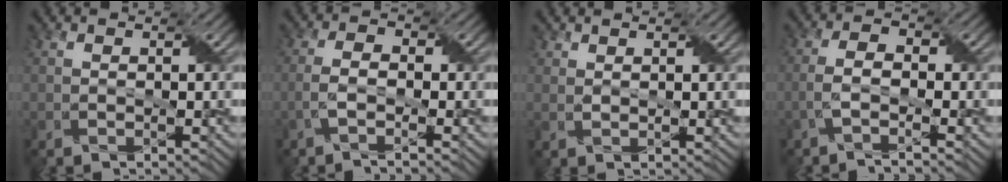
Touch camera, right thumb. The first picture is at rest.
{"total": 2.4, "force": [-1.3, 0.8, 1.9], "torque": [-0.045, 0.002, -0.031]}
{"total": 0.8, "force": [0.8, 0.2, 0.0], "torque": [-0.004, -0.005, 0.015]}
{"total": 2.9, "force": [-1.5, 0.9, 2.3], "torque": [-0.052, 0.002, -0.037]}